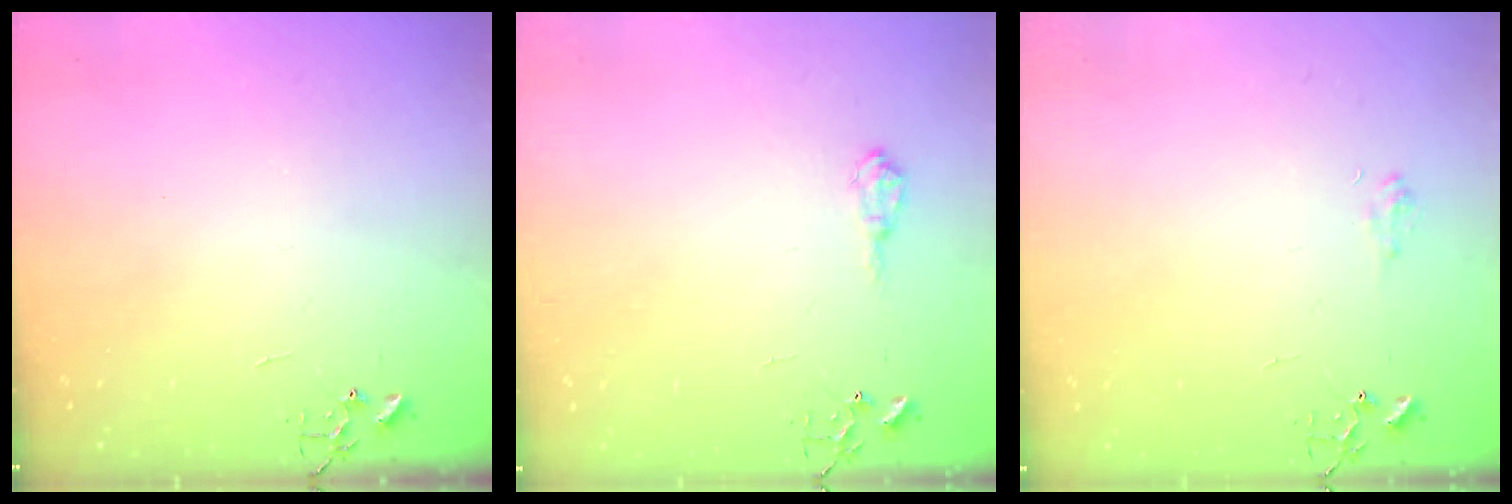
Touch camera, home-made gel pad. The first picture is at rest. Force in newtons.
{"total": 7.2, "press": 7.1, "slide": 0.9}
{"total": 5.7, "press": 5.6, "slide": 0.7}